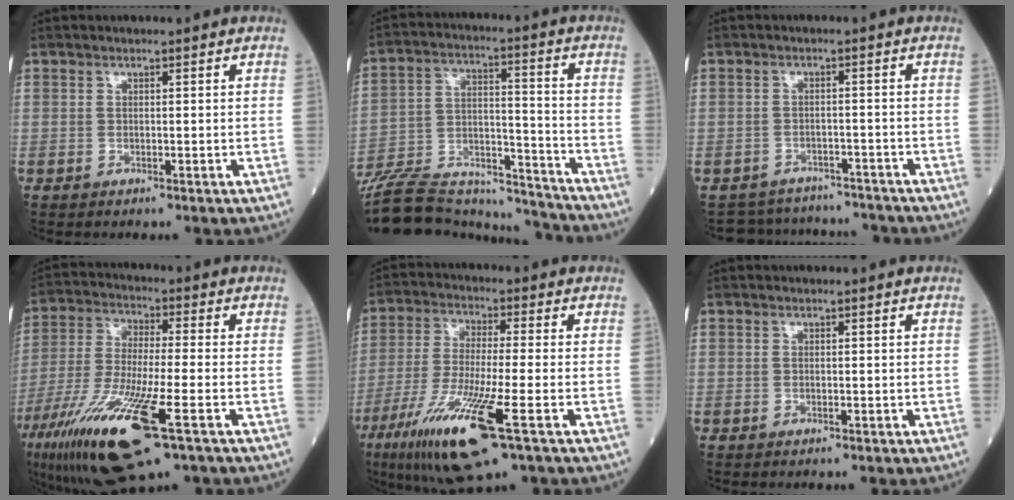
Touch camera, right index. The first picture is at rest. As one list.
[{"total": 22.3, "force": [-20.5, 5.2, 6.9], "torque": [-0.161, 0.011, -0.330]}, {"total": 7.8, "force": [-7.3, 2.6, -0.6], "torque": [0.015, 0.027, -0.095]}, {"total": 18.4, "force": [-9.0, 2.4, 15.9], "torque": [-0.334, -0.048, -0.162]}, {"total": 15.1, "force": [-7.2, 0.9, 13.2], "torque": [-0.276, -0.041, -0.129]}, {"total": 0.0}]